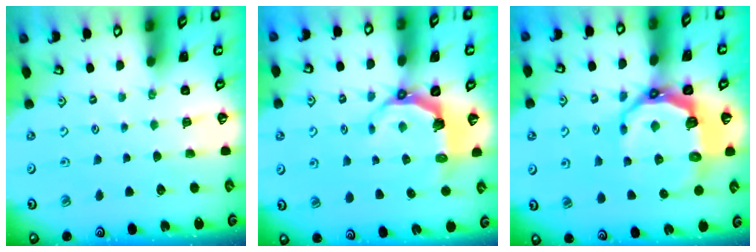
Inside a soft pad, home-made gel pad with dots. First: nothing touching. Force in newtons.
{"total": 6.3, "press": 4.5, "slide": 4.3}
{"total": 11.4, "press": 10.1, "slide": 5.4}